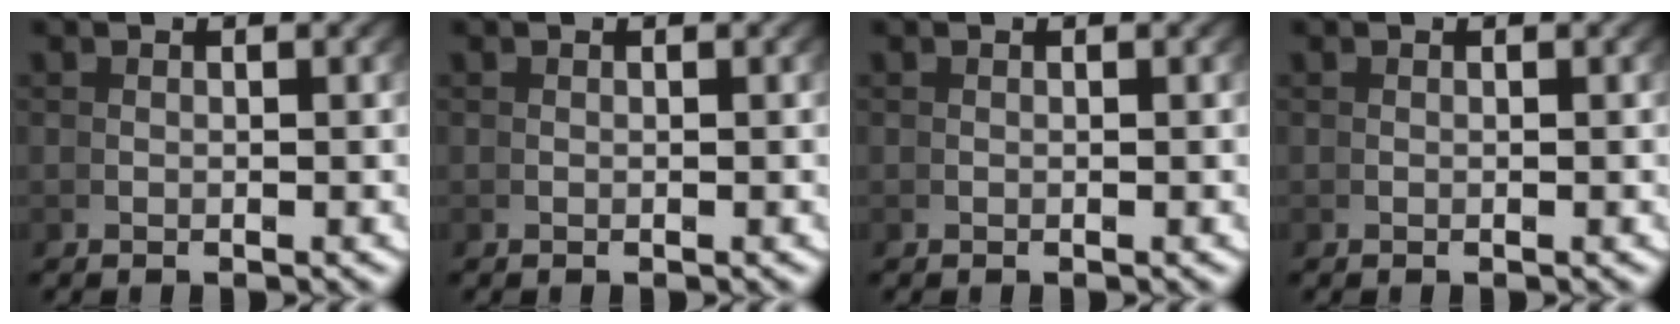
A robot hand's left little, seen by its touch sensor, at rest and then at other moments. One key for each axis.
{"total": 0.0}
{"total": 0.0}
{"total": 0.0}